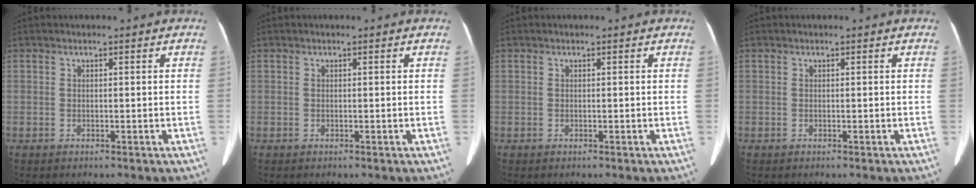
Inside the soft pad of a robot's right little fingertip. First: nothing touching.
{"total": 0.0}
{"total": 0.0}
{"total": 0.0}